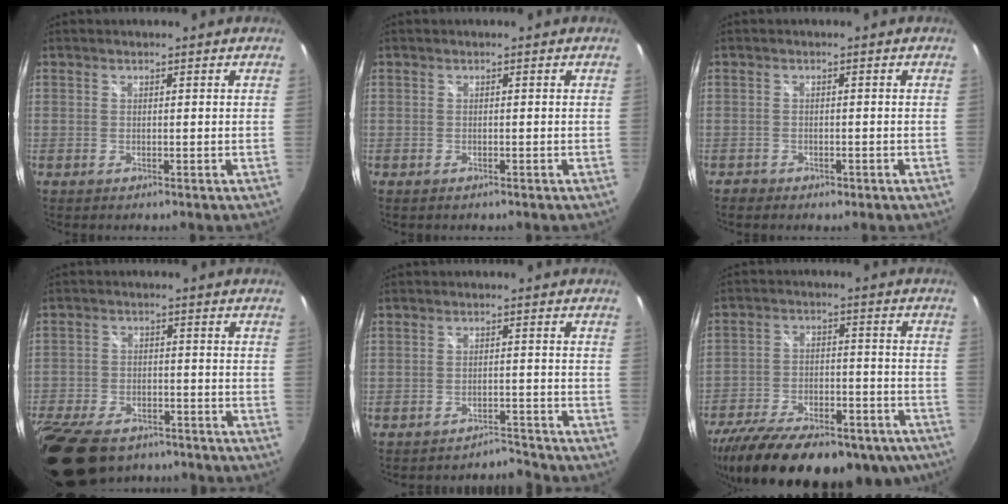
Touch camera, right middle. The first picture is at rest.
{"total": 0.6, "force": [-0.4, 0.4, 0.0], "torque": [-0.003, -0.003, -0.006]}
{"total": 2.2, "force": [-1.6, 1.3, 0.7], "torque": [-0.016, -0.006, -0.026]}
{"total": 19.1, "force": [-13.5, 9.9, 9.3], "torque": [-0.236, -0.027, -0.226]}
{"total": 3.1, "force": [-3.1, 0.3, -0.4], "torque": [0.006, 0.002, -0.050]}
{"total": 29.0, "force": [-21.7, 11.8, 15.2], "torque": [-0.291, -0.036, -0.305]}